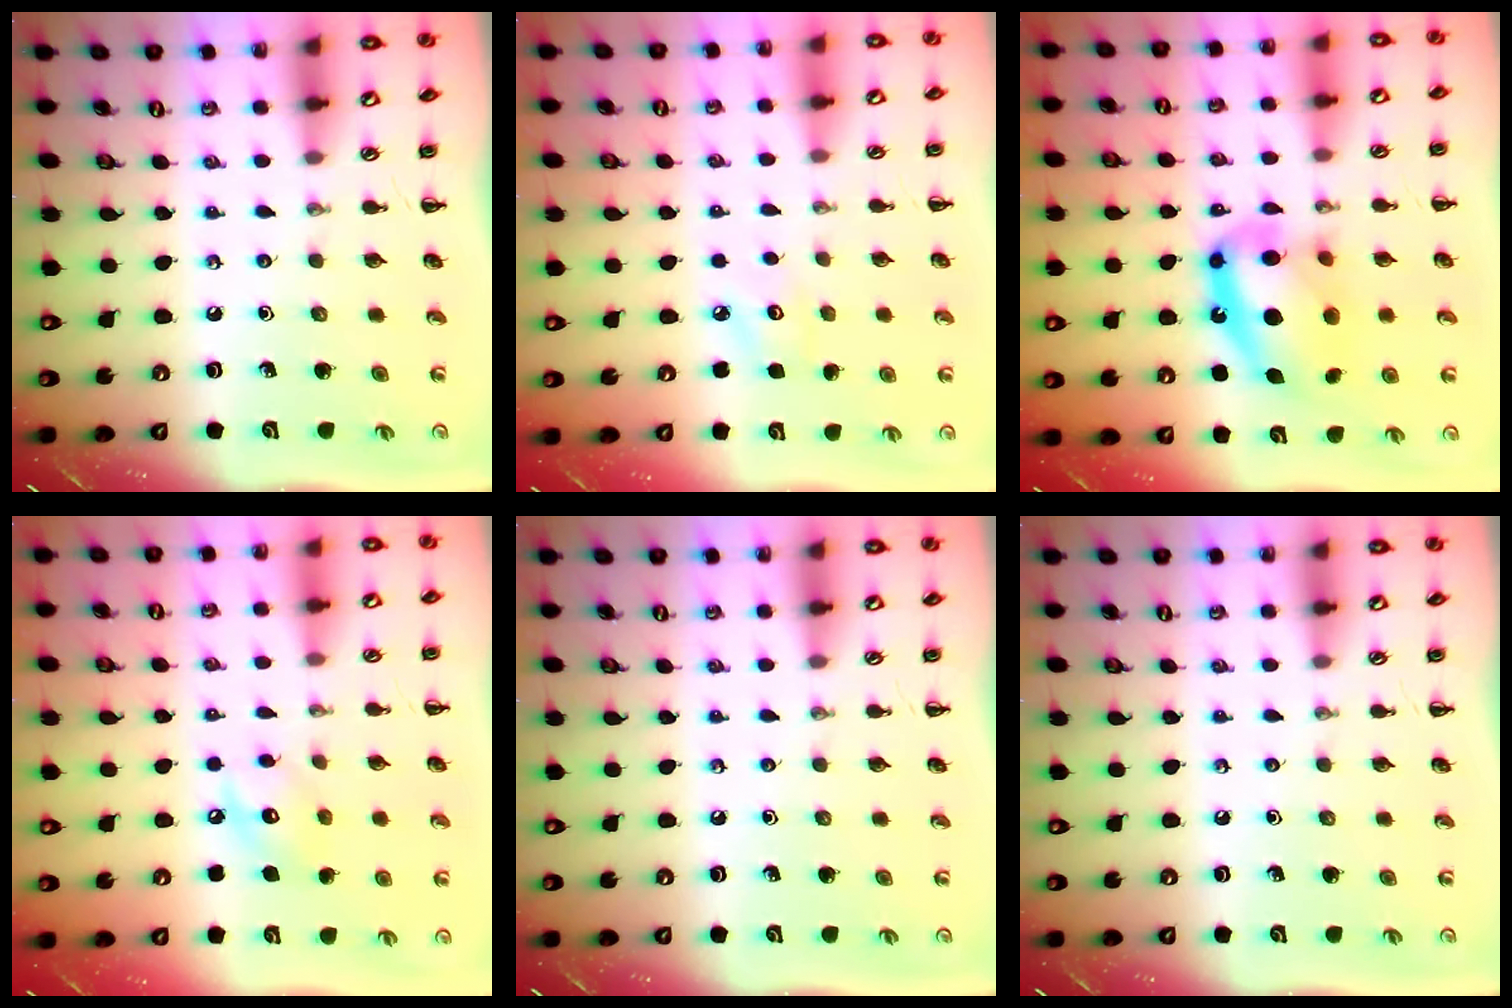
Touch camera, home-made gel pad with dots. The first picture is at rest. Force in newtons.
{"total": 3.4, "press": 3.3, "slide": 0.8}
{"total": 16.0, "press": 15.4, "slide": 4.4}
{"total": 7.3, "press": 7.3, "slide": 0.9}
{"total": 0.0}
{"total": 0.0}